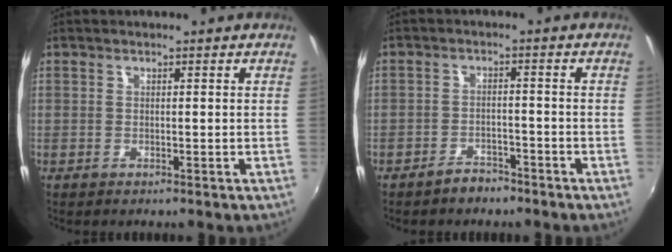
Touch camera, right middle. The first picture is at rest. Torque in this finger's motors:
{"motor_torque": [0.52, -0.63, -0.06, -0.01]}